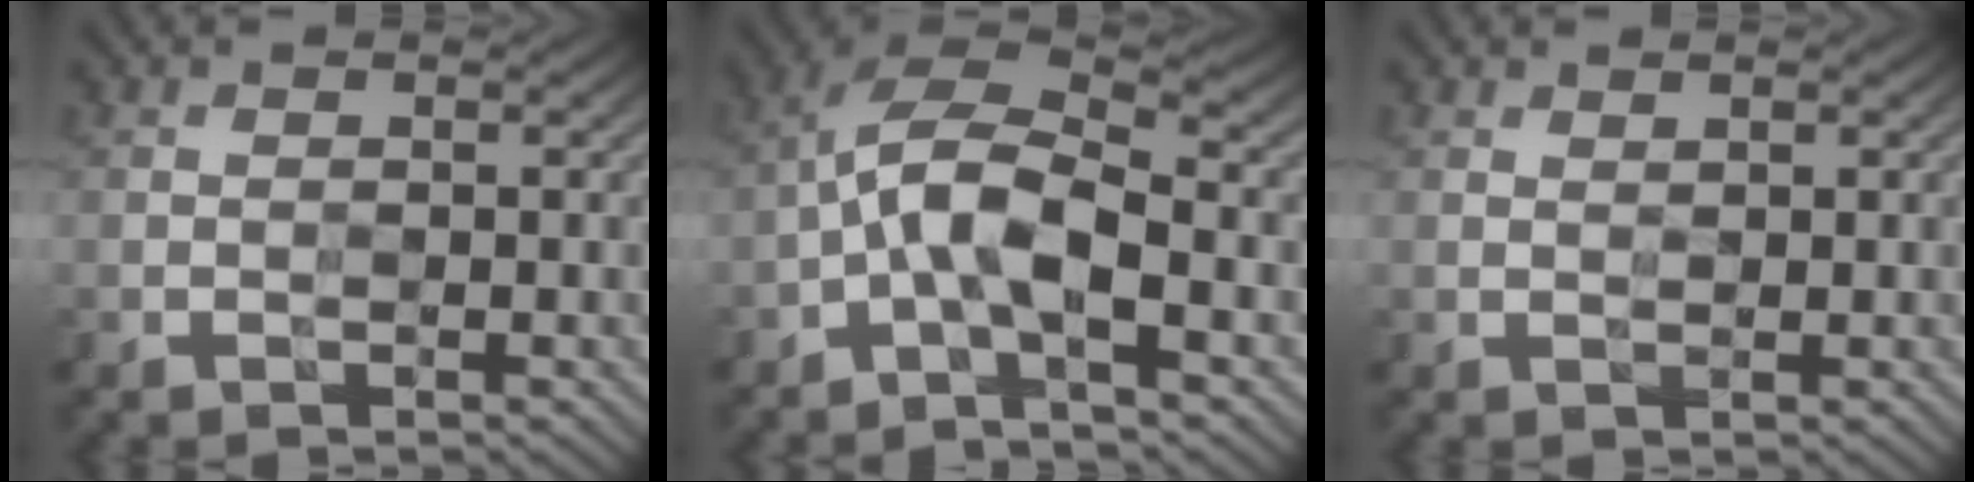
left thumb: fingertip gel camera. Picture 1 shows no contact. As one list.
[{"total": 8.8, "force": [-2.2, 3.4, 7.8], "torque": [-0.155, 0.016, -0.058]}, {"total": 0.9, "force": [0.9, 0.0, 0.1], "torque": [-0.002, -0.001, 0.016]}]